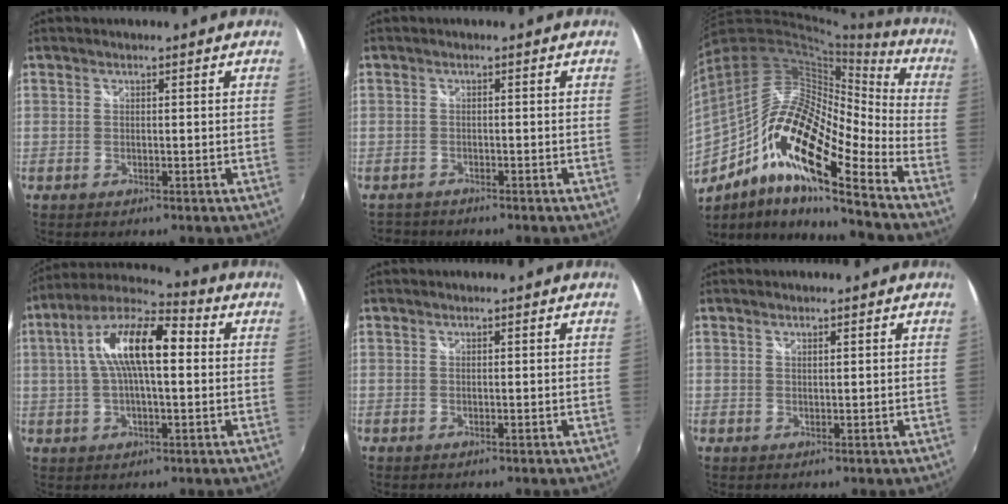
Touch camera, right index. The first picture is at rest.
{"total": 1.9, "force": [-1.7, 0.9, -0.3], "torque": [-0.004, 0.002, -0.033]}
{"total": 21.1, "force": [-9.1, 5.5, 18.2], "torque": [-0.313, -0.015, -0.187]}
{"total": 14.8, "force": [2.1, 5.3, 13.7], "torque": [-0.248, 0.026, 0.025]}
{"total": 0.0}
{"total": 0.6, "force": [0.4, 0.1, 0.4], "torque": [-0.005, 0.001, 0.007]}